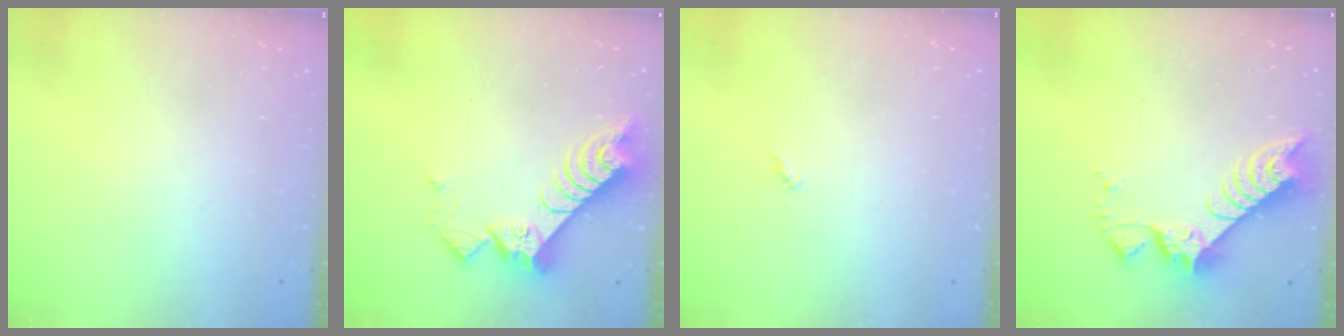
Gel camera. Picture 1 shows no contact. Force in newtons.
{"total": 8.2, "press": 8.2, "slide": 1.0}
{"total": 3.3, "press": 3.3, "slide": 0.2}
{"total": 8.4, "press": 8.4, "slide": 0.8}